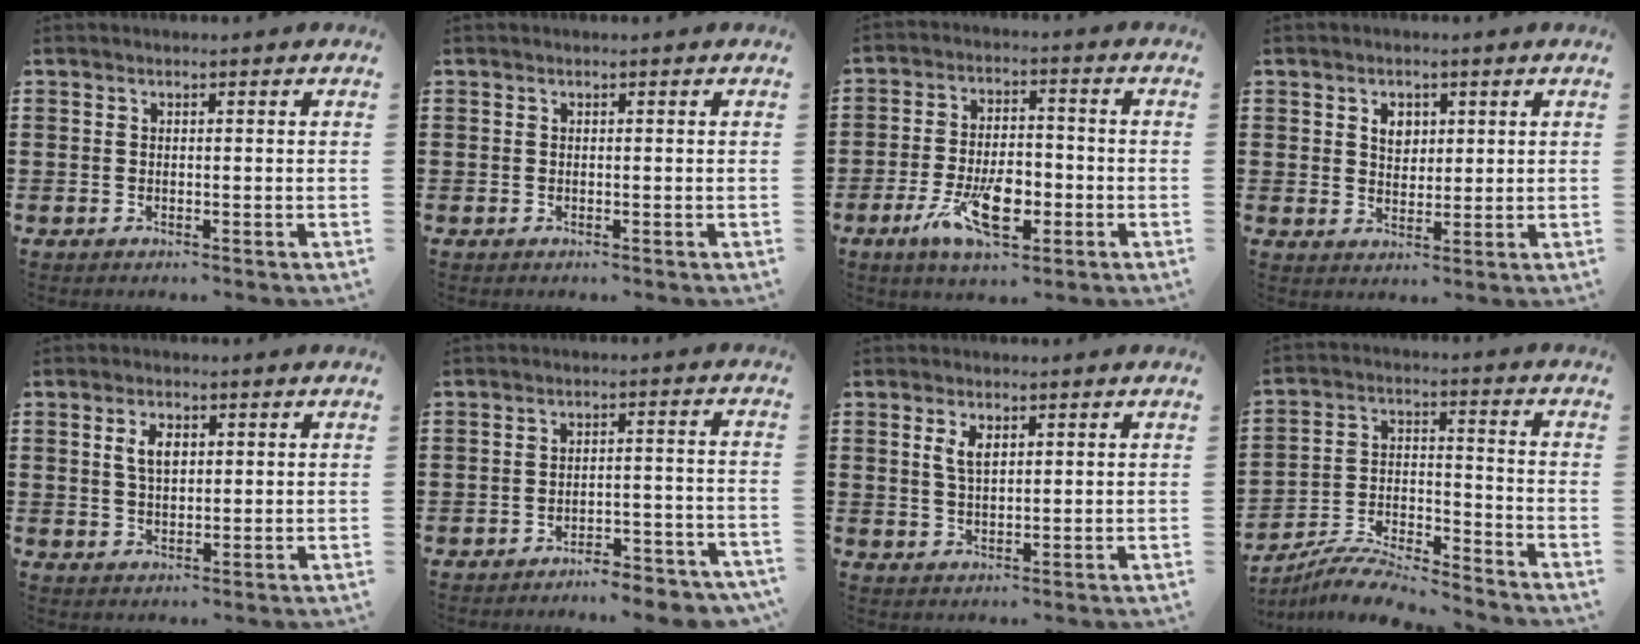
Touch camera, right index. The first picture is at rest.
{"total": 0.0}
{"total": 10.2, "force": [-3.8, 4.7, 8.1], "torque": [-0.152, -0.002, -0.065]}
{"total": 3.2, "force": [1.2, 2.3, 1.8], "torque": [-0.036, 0.006, 0.019]}
{"total": 3.7, "force": [1.1, 2.0, 2.9], "torque": [-0.065, 0.011, 0.017]}
{"total": 4.3, "force": [-4.2, 0.2, 1.0], "torque": [-0.020, 0.000, -0.086]}
{"total": 3.2, "force": [1.3, 1.5, 2.5], "torque": [-0.055, 0.006, 0.022]}
{"total": 7.6, "force": [-7.3, 0.6, 2.0], "torque": [-0.041, 0.006, -0.145]}